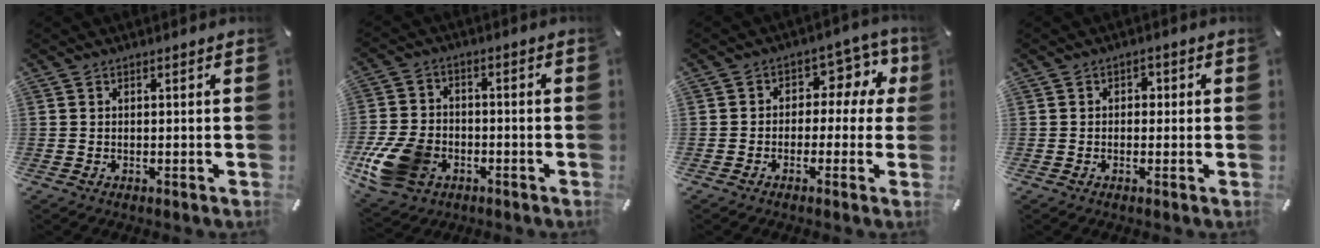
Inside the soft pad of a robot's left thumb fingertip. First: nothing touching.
{"total": 13.2, "force": [-5.2, 9.4, 7.6], "torque": [-0.157, 0.025, -0.091]}
{"total": 8.1, "force": [1.3, 6.1, 5.2], "torque": [-0.066, -0.006, 0.020]}
{"total": 1.8, "force": [-0.4, 1.5, 0.9], "torque": [-0.011, 0.007, -0.014]}